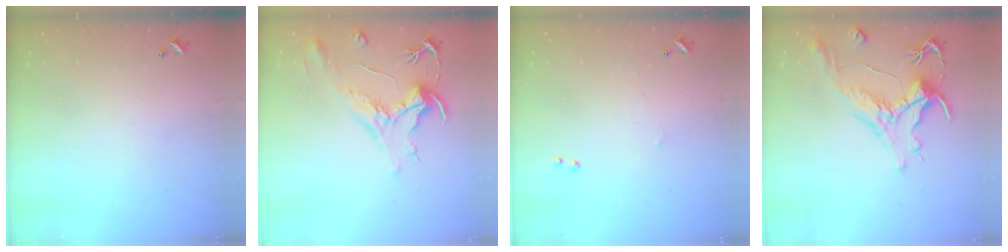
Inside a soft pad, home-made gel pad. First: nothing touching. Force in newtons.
{"total": 2.2, "press": 1.7, "slide": 1.4}
{"total": 2.5, "press": 2.4, "slide": 0.4}
{"total": 1.5, "press": 0.4, "slide": 1.5}